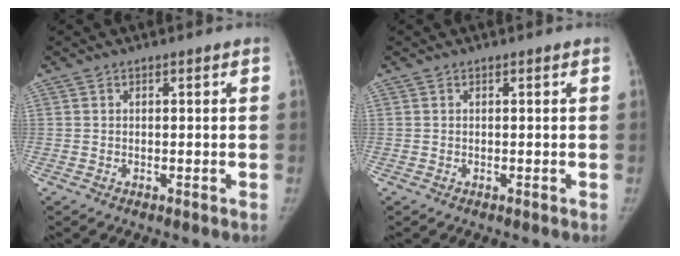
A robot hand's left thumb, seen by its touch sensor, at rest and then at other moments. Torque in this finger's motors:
{"motor_torque": [0.49, 0.13, 0.04, -0.12, 0.07]}